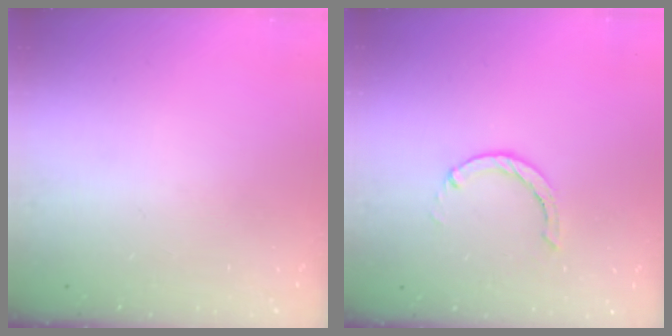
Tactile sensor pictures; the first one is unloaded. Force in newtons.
{"total": 0.0}